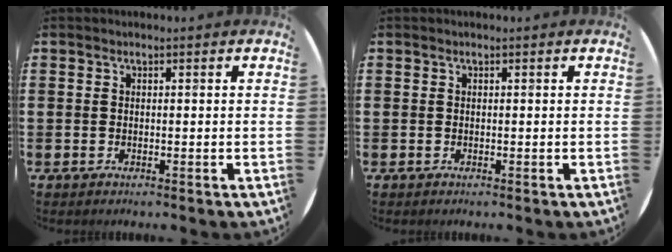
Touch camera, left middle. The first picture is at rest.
{"total": 0.0}